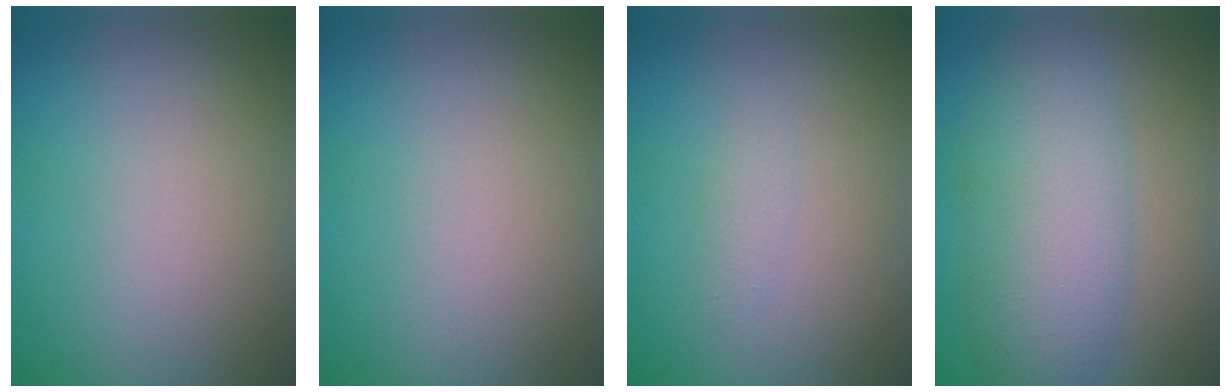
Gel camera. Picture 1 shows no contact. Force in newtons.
{"total": 0.0}
{"total": 0.8, "press": 0.8, "slide": 0.1}
{"total": 7.1, "press": 7.1, "slide": 0.0}